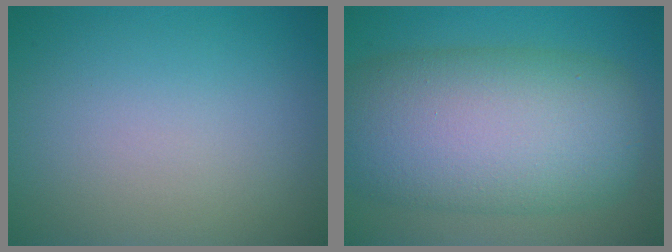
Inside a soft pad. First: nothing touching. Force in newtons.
{"total": 12.7, "press": 12.7, "slide": 0.4}